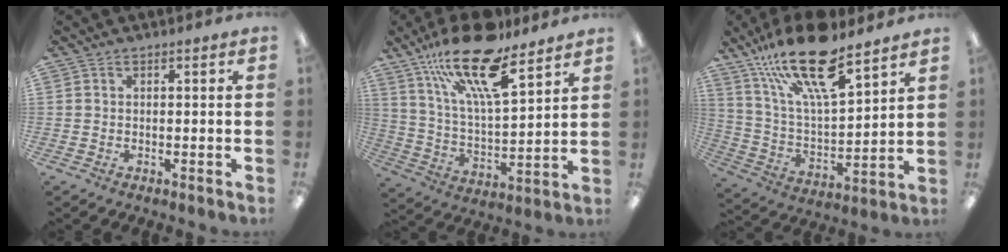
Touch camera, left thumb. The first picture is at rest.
{"total": 20.9, "force": [14.4, 6.4, 13.6], "torque": [-0.237, -0.083, 0.246]}
{"total": 21.9, "force": [14.8, 7.1, 14.5], "torque": [-0.273, -0.087, 0.251]}